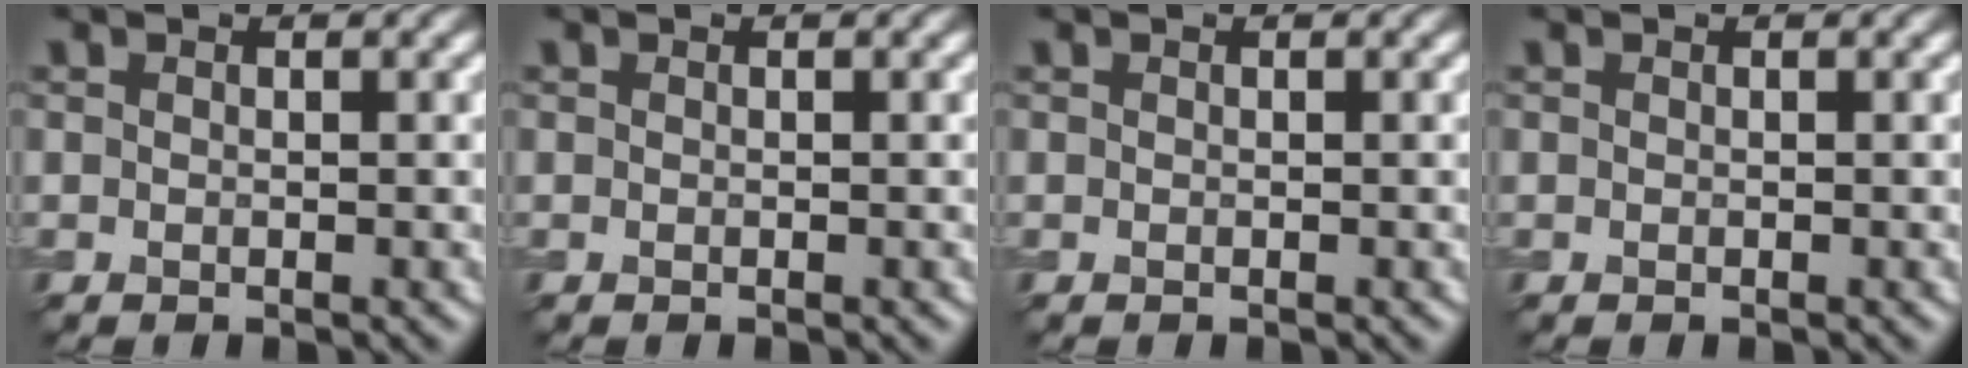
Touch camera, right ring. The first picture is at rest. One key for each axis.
{"total": 0.0}
{"total": 0.0}
{"total": 0.0}